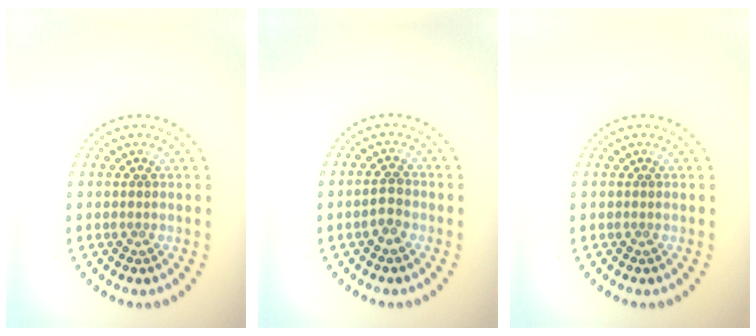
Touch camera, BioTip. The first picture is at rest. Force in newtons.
{"total": 1.9, "press": 1.8, "slide": 0.4}
{"total": 0.0}